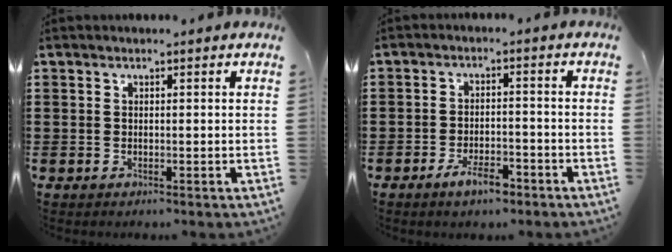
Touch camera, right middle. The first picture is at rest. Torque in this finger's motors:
{"motor_torque": [2.14, 0.00, 0.15, 0.07]}